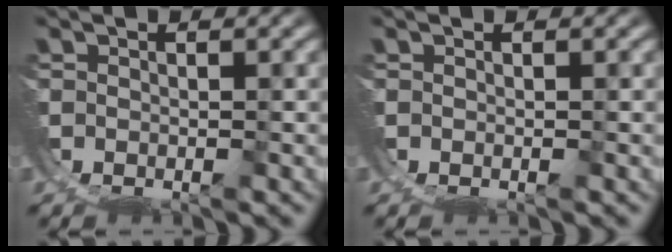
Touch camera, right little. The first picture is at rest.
{"total": 0.0}